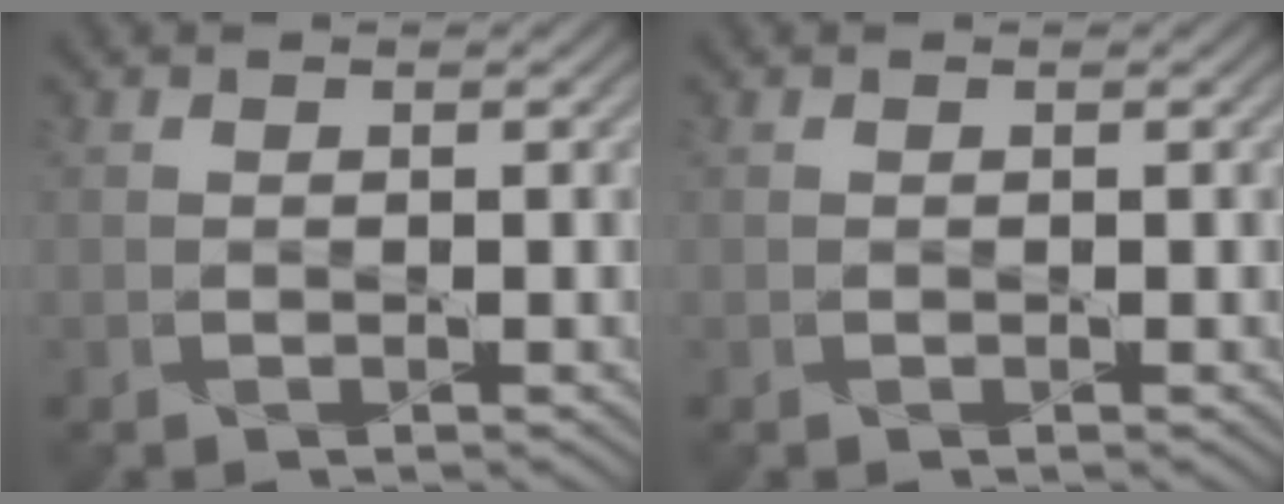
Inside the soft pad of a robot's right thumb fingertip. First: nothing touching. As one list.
[{"total": 0.0}]